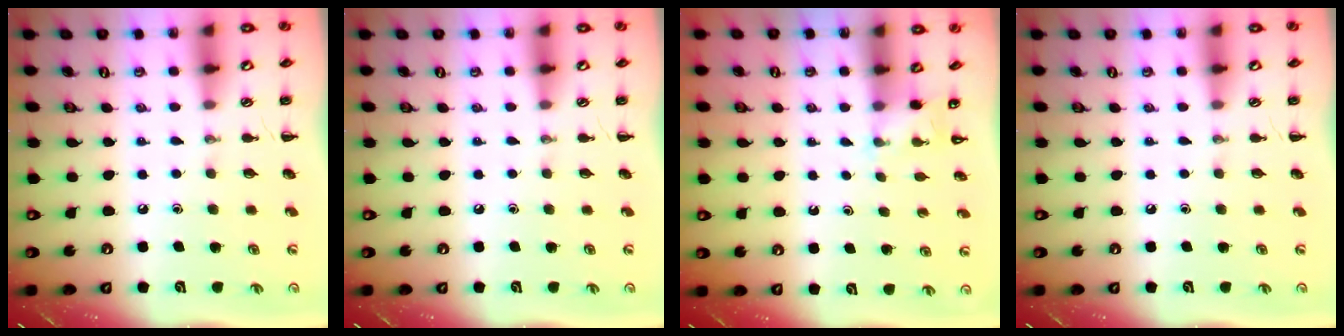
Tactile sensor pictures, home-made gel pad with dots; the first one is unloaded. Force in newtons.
{"total": 0.0}
{"total": 2.2, "press": 2.1, "slide": 0.7}
{"total": 0.0}